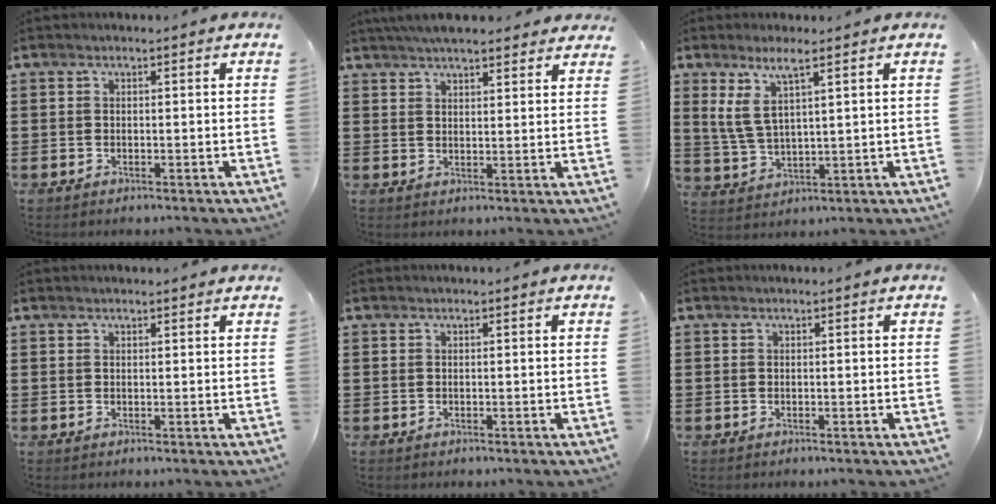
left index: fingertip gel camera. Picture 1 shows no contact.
{"total": 5.1, "force": [4.7, 0.8, 1.8], "torque": [-0.046, -0.005, 0.088]}
{"total": 6.3, "force": [3.5, 1.5, 5.1], "torque": [-0.121, -0.004, 0.057]}
{"total": 0.7, "force": [0.6, 0.1, 0.2], "torque": [-0.006, 0.000, 0.012]}
{"total": 0.0}
{"total": 0.0}